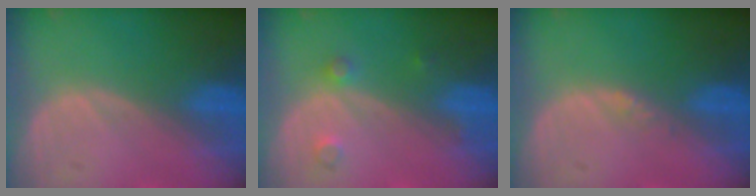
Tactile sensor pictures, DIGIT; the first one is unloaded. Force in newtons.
{"total": 2.0, "press": 2.0, "slide": 0.2}
{"total": 0.8, "press": 0.8, "slide": 0.1}